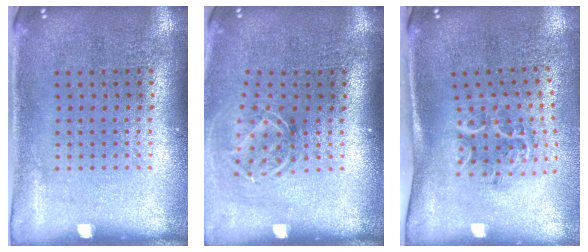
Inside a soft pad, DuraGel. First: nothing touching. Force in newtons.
{"total": 1.8, "press": 1.3, "slide": 1.2}
{"total": 1.3, "press": 1.2, "slide": 0.4}